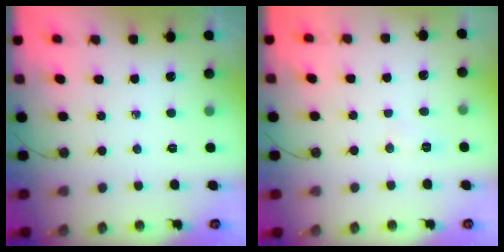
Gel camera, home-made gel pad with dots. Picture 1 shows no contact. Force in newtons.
{"total": 5.4, "press": 5.2, "slide": 1.2}